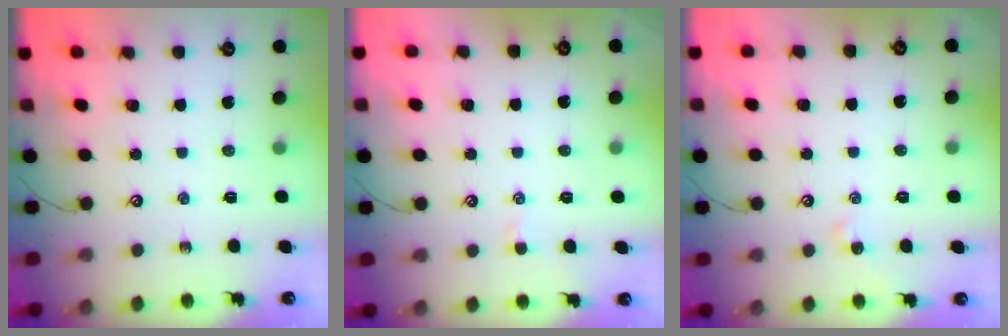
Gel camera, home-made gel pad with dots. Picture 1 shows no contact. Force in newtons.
{"total": 1.2, "press": 1.1, "slide": 0.4}
{"total": 1.1, "press": 1.0, "slide": 0.4}